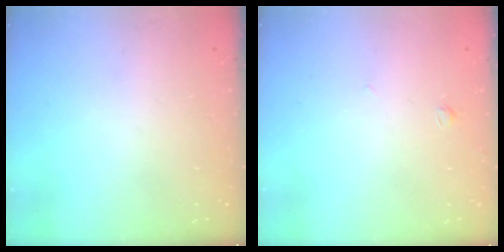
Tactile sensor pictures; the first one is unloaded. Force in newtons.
{"total": 1.5, "press": 1.4, "slide": 0.5}